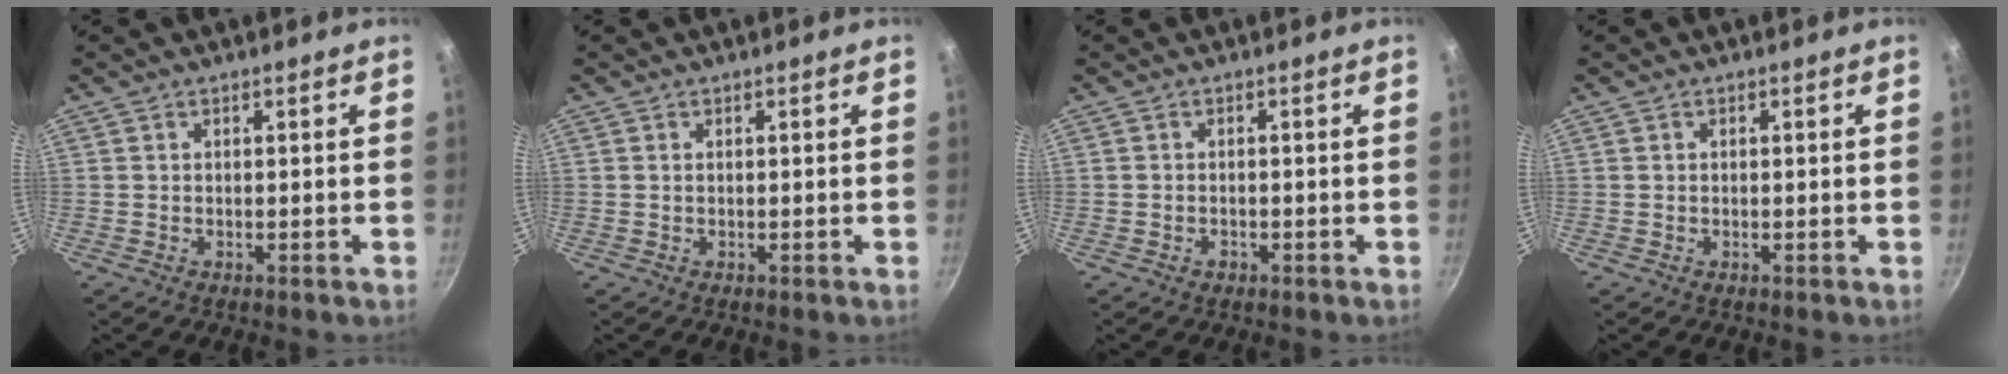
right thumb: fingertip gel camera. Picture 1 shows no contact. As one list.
[{"total": 0.0}, {"total": 1.2, "force": [-0.7, 0.8, 0.6], "torque": [-0.011, 0.005, -0.010]}, {"total": 0.0}]